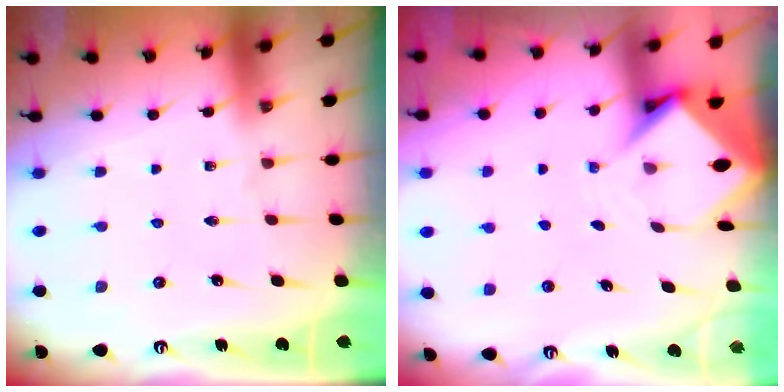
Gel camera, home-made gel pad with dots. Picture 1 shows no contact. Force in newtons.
{"total": 5.0, "press": 5.0, "slide": 0.3}